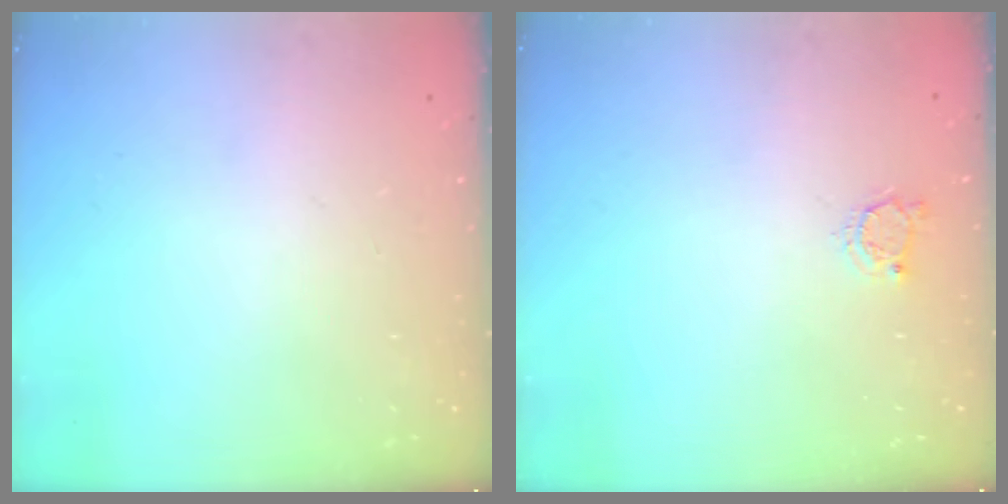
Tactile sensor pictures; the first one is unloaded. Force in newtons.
{"total": 3.1, "press": 3.1, "slide": 0.4}